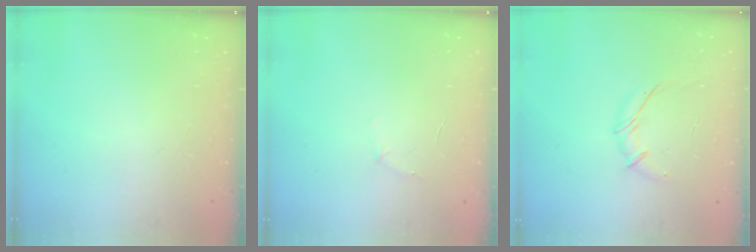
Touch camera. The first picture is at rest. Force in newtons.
{"total": 3.8, "press": 3.6, "slide": 1.1}
{"total": 5.9, "press": 5.7, "slide": 1.3}